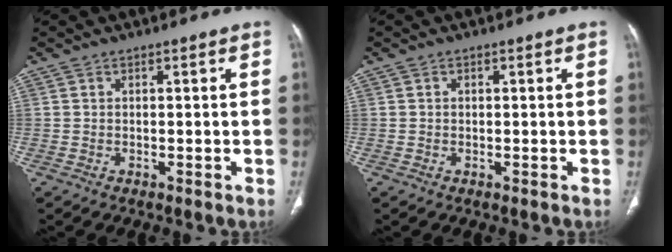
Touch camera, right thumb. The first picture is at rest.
{"total": 0.0}